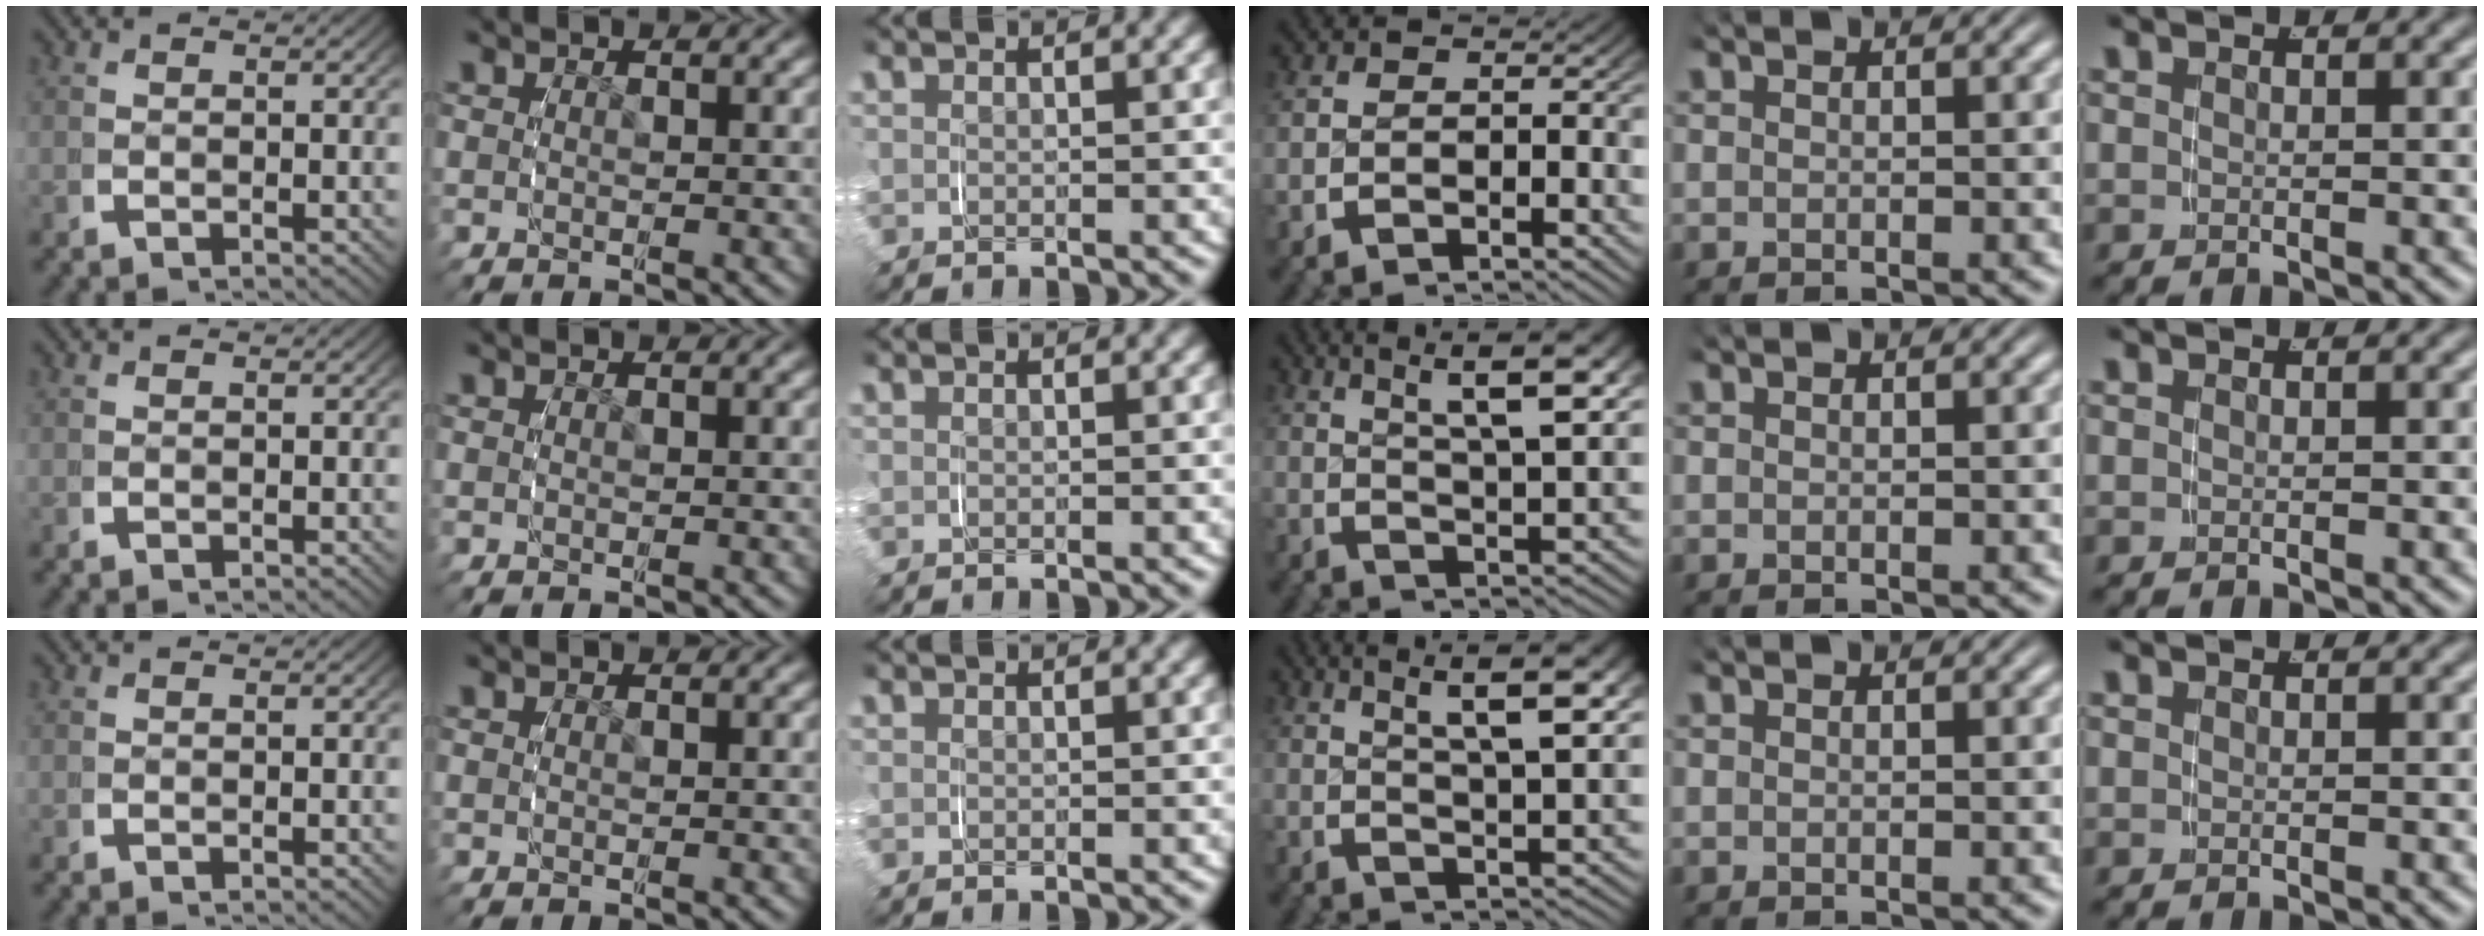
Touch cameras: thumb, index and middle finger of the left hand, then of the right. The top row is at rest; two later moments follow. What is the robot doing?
{"motion": "grasp_and_lifting", "object": "measuring cup"}